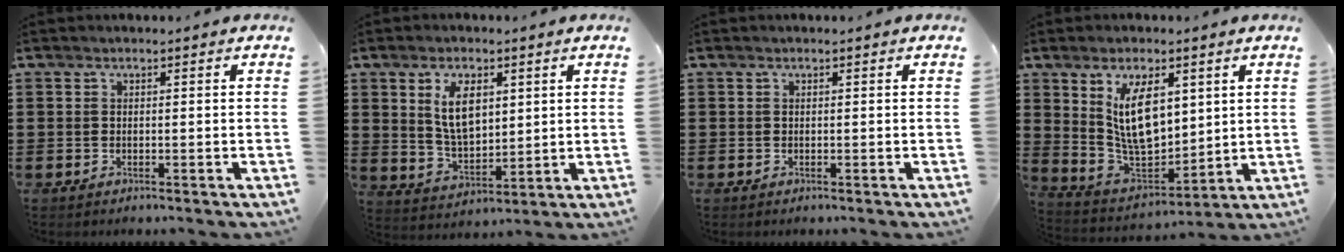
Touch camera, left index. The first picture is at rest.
{"total": 7.5, "force": [2.9, 4.1, 5.6], "torque": [-0.099, 0.002, 0.046]}
{"total": 0.0}
{"total": 10.9, "force": [4.1, 5.7, 8.4], "torque": [-0.163, -0.007, 0.071]}